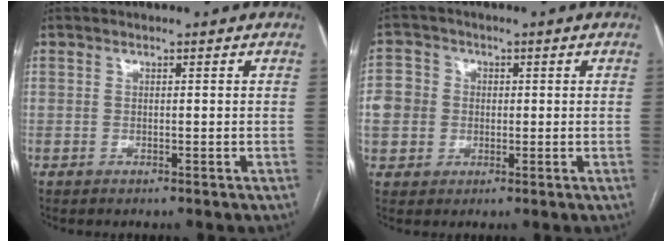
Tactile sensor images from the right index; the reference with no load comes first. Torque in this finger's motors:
{"motor_torque": [0.55, -0.18, 0.32, 0.06]}